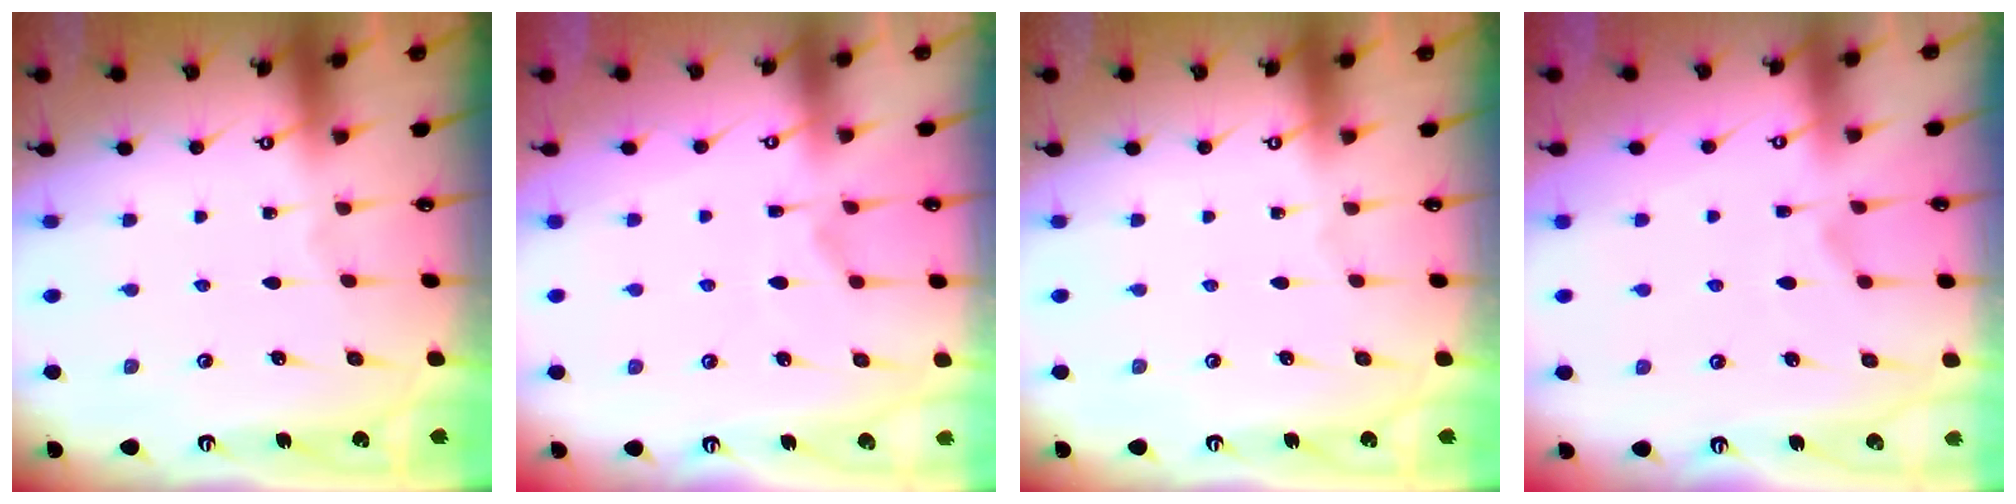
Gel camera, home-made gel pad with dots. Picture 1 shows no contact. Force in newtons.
{"total": 6.0, "press": 5.8, "slide": 1.4}
{"total": 0.0}
{"total": 2.4, "press": 2.1, "slide": 1.1}